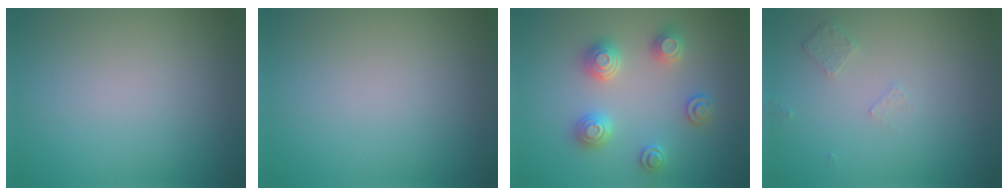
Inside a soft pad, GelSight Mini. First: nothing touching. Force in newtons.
{"total": 0.0}
{"total": 3.2, "press": 3.2, "slide": 0.4}
{"total": 0.8, "press": 0.6, "slide": 0.5}